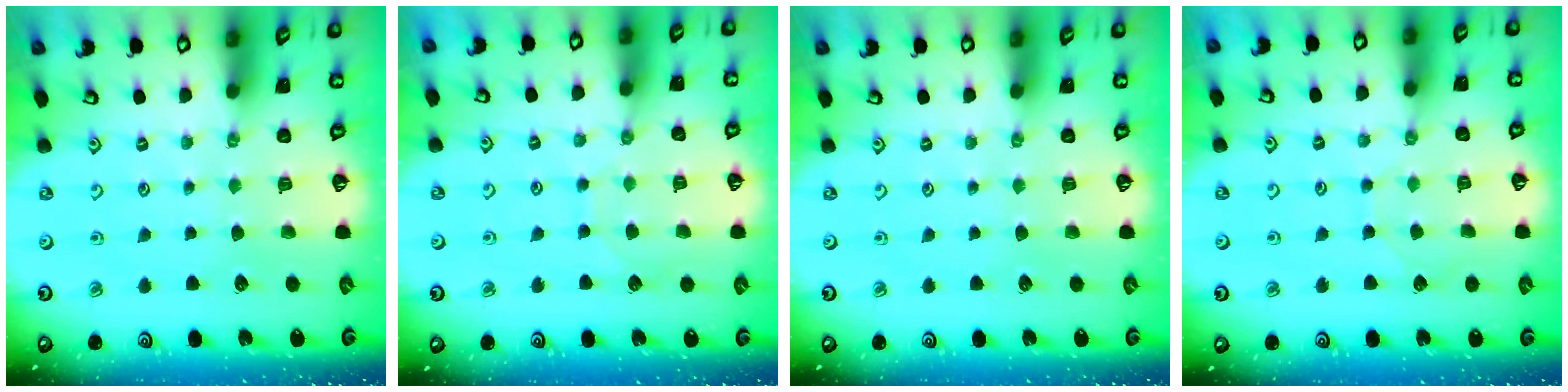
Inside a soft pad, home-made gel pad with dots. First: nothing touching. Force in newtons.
{"total": 5.5, "press": 5.5, "slide": 0.6}
{"total": 0.0}
{"total": 4.6, "press": 4.6, "slide": 0.4}